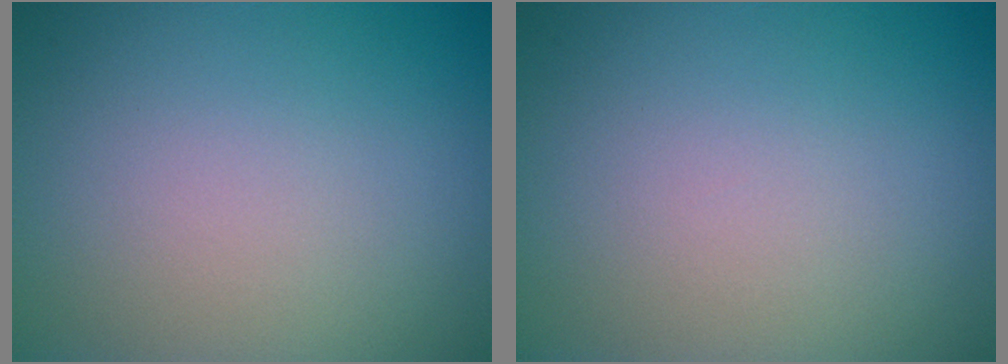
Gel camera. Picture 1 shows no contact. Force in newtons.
{"total": 0.0}